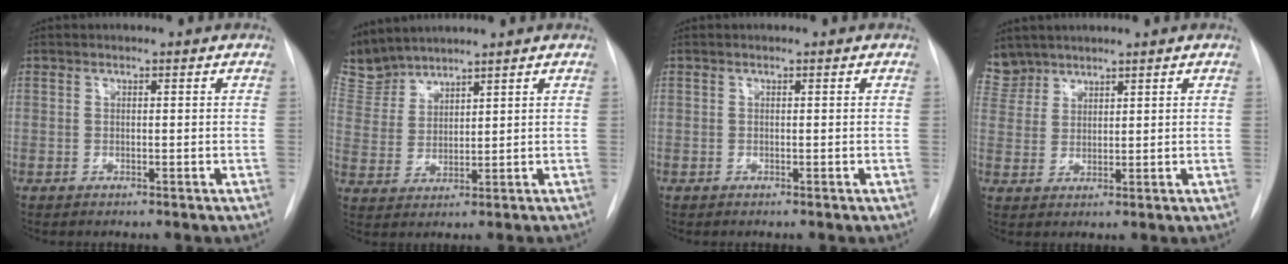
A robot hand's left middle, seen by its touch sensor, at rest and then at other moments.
{"total": 5.8, "force": [5.7, 0.9, -0.1], "torque": [-0.012, 0.014, 0.130]}
{"total": 0.0}
{"total": 5.6, "force": [5.0, 2.6, -0.2], "torque": [0.006, 0.008, 0.107]}